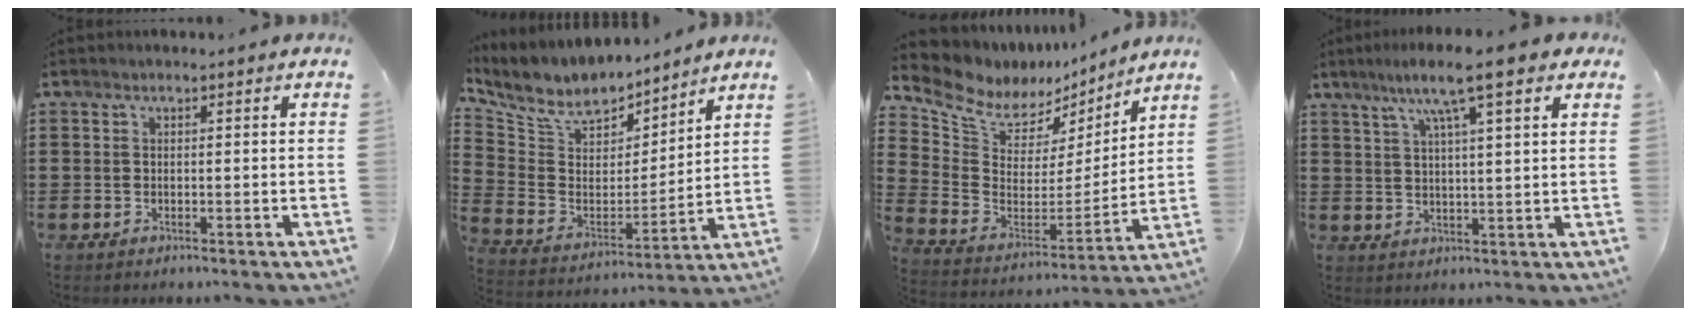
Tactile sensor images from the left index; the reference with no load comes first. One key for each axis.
{"total": 8.0, "fx": 6.8, "fy": 3.7, "fz": 2.1, "tx": -0.085, "ty": -0.040, "tz": 0.122}
{"total": 8.1, "fx": 6.6, "fy": 4.4, "fz": 1.8, "tx": -0.084, "ty": -0.046, "tz": 0.117}
{"total": 8.6, "fx": 5.4, "fy": 1.0, "fz": 6.6, "tx": -0.137, "ty": -0.004, "tz": 0.088}